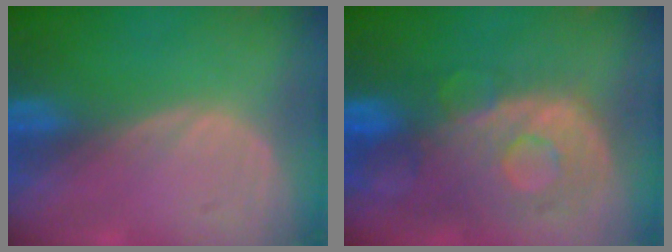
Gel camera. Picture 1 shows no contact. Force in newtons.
{"total": 11.0, "press": 9.7, "slide": 5.3}